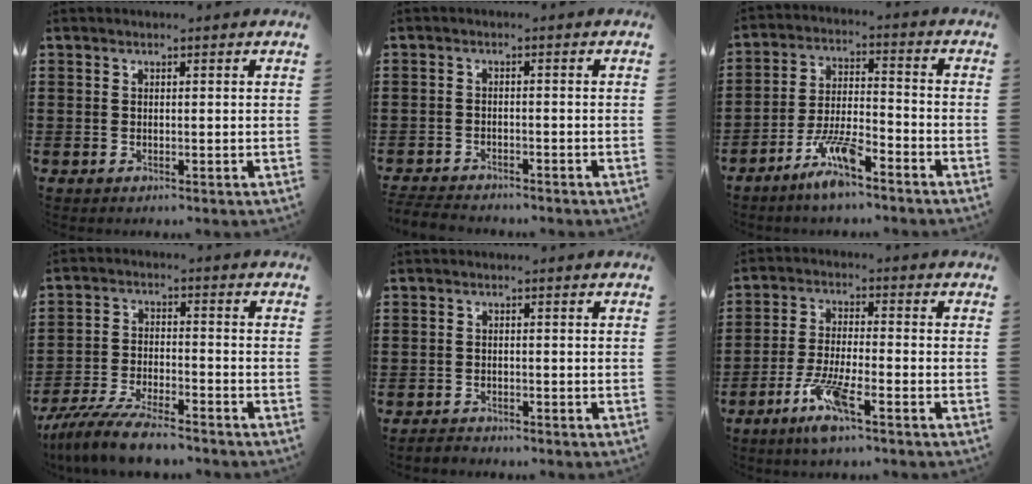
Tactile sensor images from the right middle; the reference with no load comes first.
{"total": 3.1, "force": [-3.0, 0.6, 0.2], "torque": [-0.015, -0.002, -0.067]}
{"total": 8.0, "force": [-6.1, 1.7, 4.8], "torque": [-0.110, -0.002, -0.119]}
{"total": 7.5, "force": [-6.8, 0.8, 3.1], "torque": [-0.070, 0.000, -0.129]}
{"total": 1.6, "force": [-1.4, 0.7, -0.3], "torque": [0.001, 0.004, -0.034]}
{"total": 7.2, "force": [-4.3, 1.1, 5.7], "torque": [-0.122, -0.009, -0.080]}